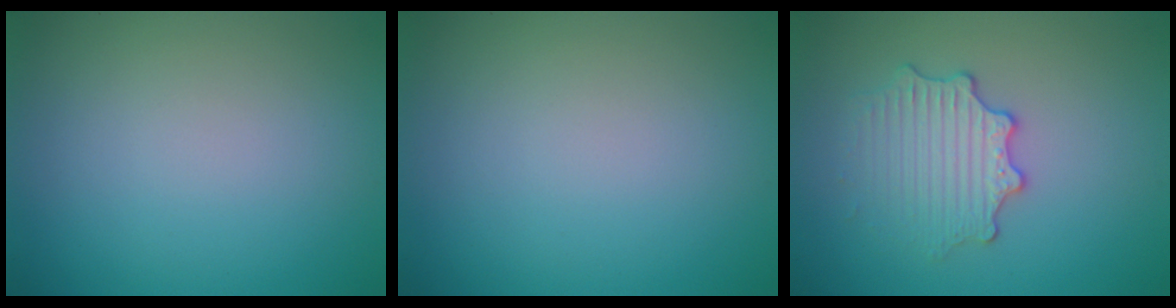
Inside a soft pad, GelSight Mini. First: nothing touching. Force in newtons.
{"total": 0.0}
{"total": 2.9, "press": 2.8, "slide": 0.9}